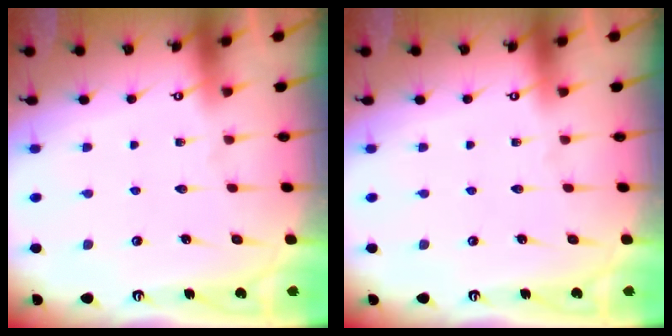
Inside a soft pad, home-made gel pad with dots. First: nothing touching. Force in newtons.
{"total": 0.0}